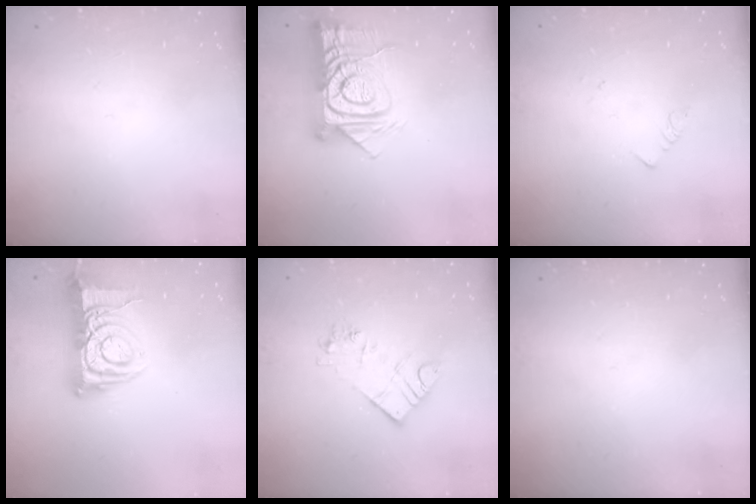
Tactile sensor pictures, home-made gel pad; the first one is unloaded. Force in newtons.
{"total": 16.8, "press": 16.8, "slide": 1.7}
{"total": 1.3, "press": 1.2, "slide": 0.1}
{"total": 11.7, "press": 11.6, "slide": 1.0}
{"total": 10.0, "press": 9.9, "slide": 0.9}
{"total": 0.0}